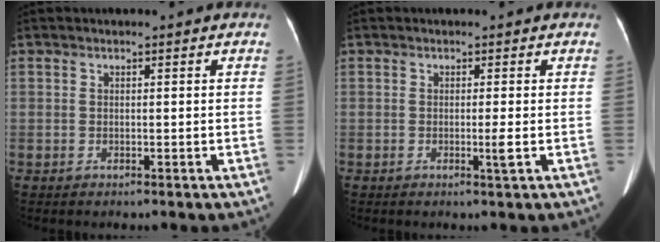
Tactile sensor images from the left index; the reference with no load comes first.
{"total": 1.4, "force": [-0.3, -0.4, 1.3], "torque": [-0.025, -0.005, -0.005]}